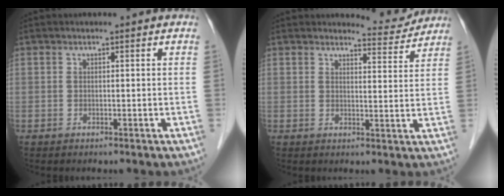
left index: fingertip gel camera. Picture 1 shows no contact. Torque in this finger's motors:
{"motor_torque": [-0.05, -1.08, 0.08, -0.02]}